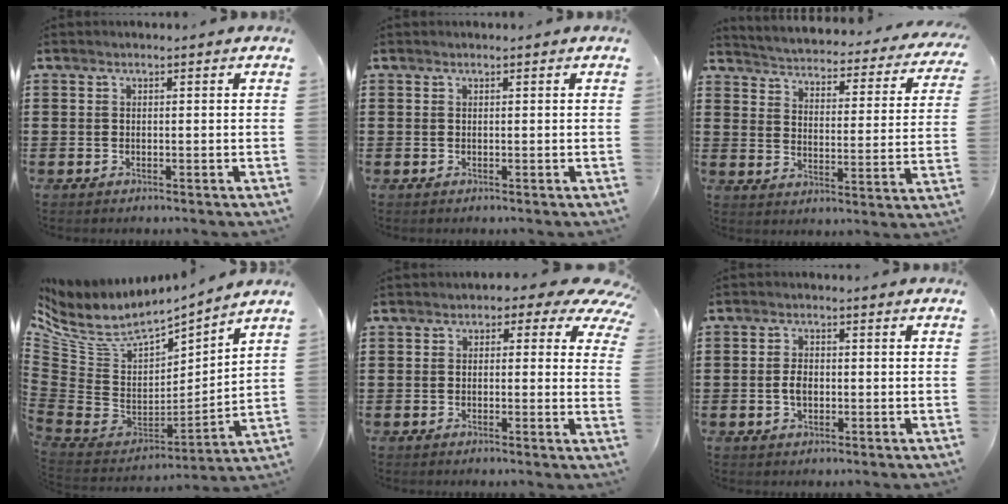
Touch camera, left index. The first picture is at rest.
{"total": 0.0}
{"total": 2.9, "force": [2.8, -0.2, 0.4], "torque": [-0.028, -0.033, 0.037]}
{"total": 6.4, "force": [4.4, 2.8, 3.7], "torque": [-0.094, -0.038, 0.074]}
{"total": 2.9, "force": [1.0, 1.9, 2.0], "torque": [-0.031, -0.001, 0.010]}
{"total": 2.5, "force": [-0.3, 1.6, 2.0], "torque": [-0.046, 0.002, -0.009]}